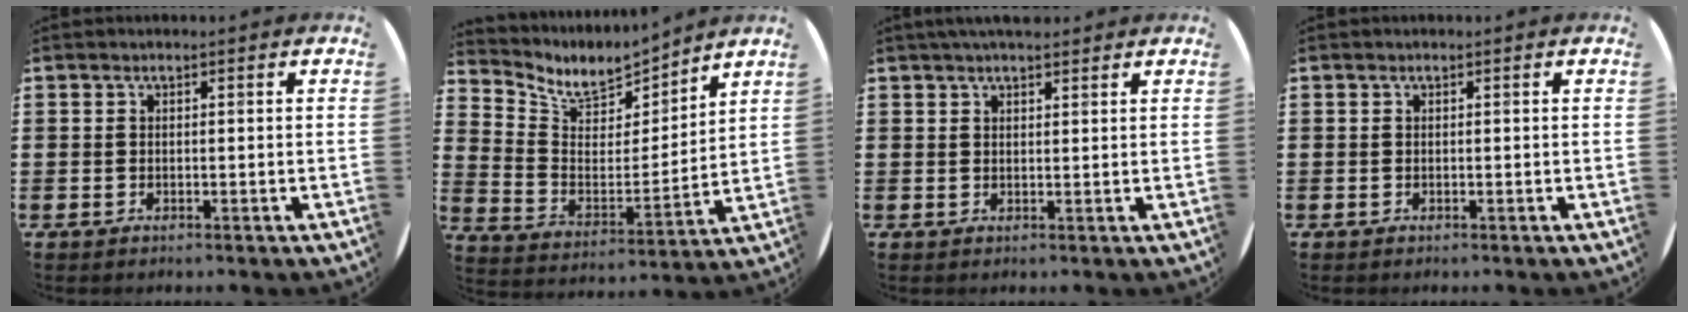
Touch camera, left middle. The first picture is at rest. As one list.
[{"total": 7.4, "force": [6.4, 3.2, 1.8], "torque": [-0.066, -0.050, 0.113]}, {"total": 2.4, "force": [2.2, 0.5, 0.9], "torque": [-0.021, 0.003, 0.041]}, {"total": 0.0}]